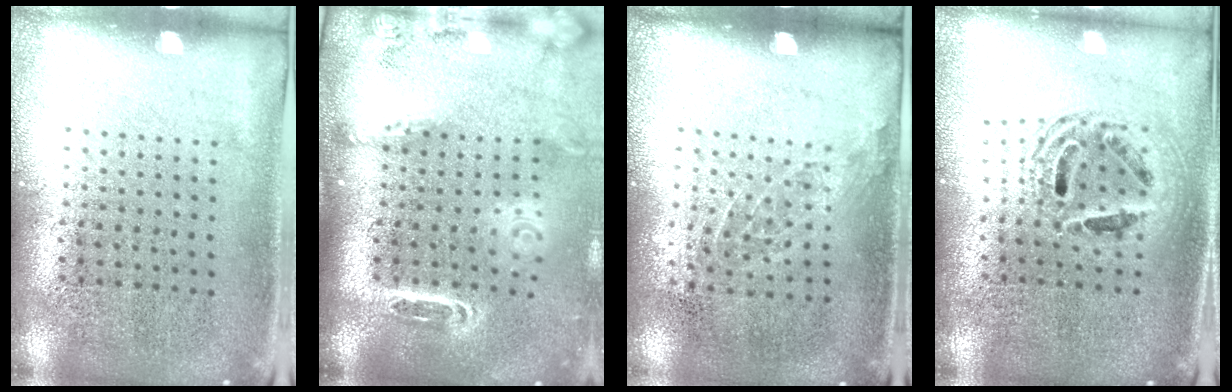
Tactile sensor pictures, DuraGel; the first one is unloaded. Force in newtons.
{"total": 2.7, "press": 1.9, "slide": 1.9}
{"total": 0.9, "press": 0.7, "slide": 0.6}
{"total": 1.6, "press": 1.4, "slide": 0.9}